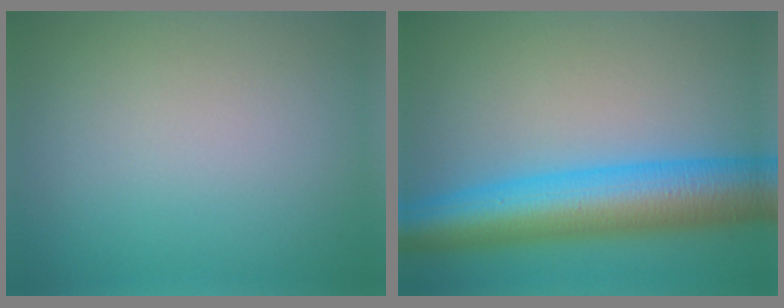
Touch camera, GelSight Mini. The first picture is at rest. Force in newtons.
{"total": 10.0, "press": 10.0, "slide": 0.1}